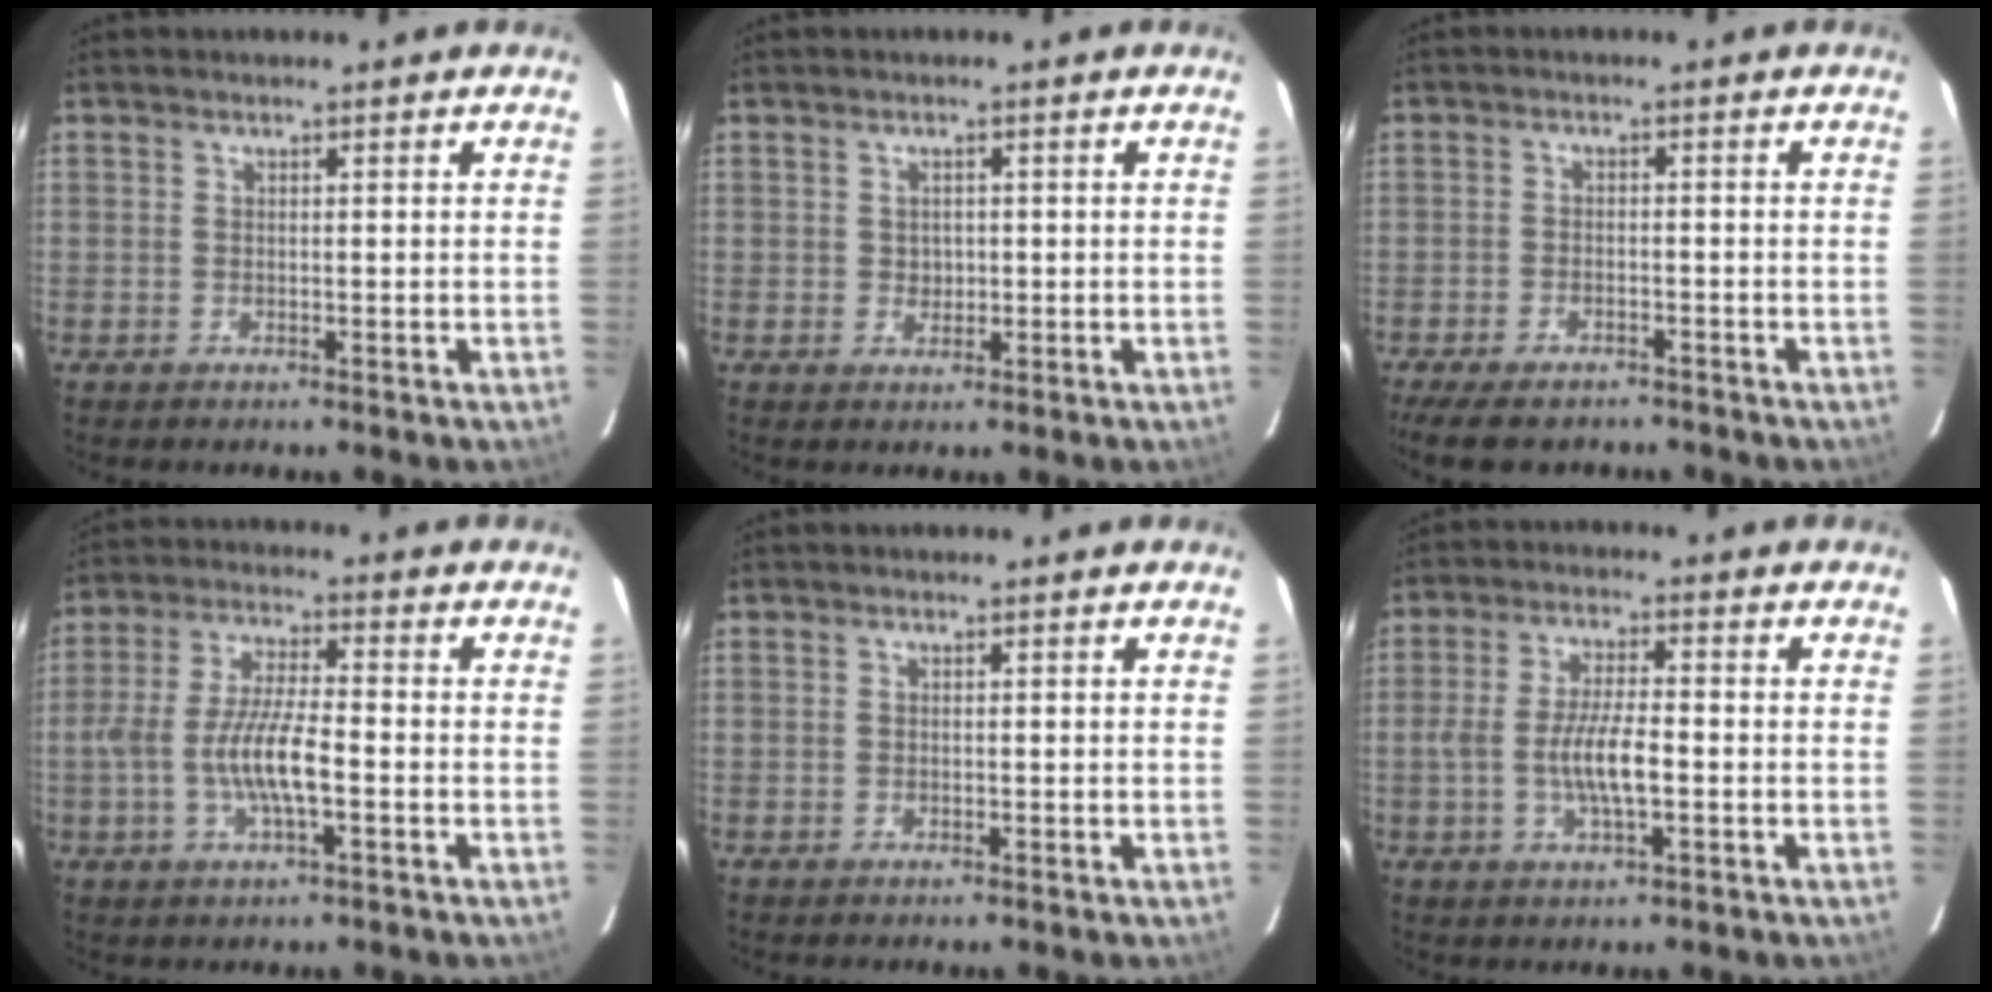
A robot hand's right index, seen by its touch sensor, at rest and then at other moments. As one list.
[{"total": 1.8, "force": [0.2, 1.6, 0.7], "torque": [-0.008, 0.004, 0.006]}, {"total": 9.6, "force": [-7.4, 4.3, 4.2], "torque": [-0.106, -0.012, -0.119]}, {"total": 9.7, "force": [-2.5, 2.4, 9.1], "torque": [-0.185, 0.001, -0.048]}, {"total": 0.0}, {"total": 7.4, "force": [-1.5, 1.9, 7.0], "torque": [-0.139, 0.001, -0.028]}]